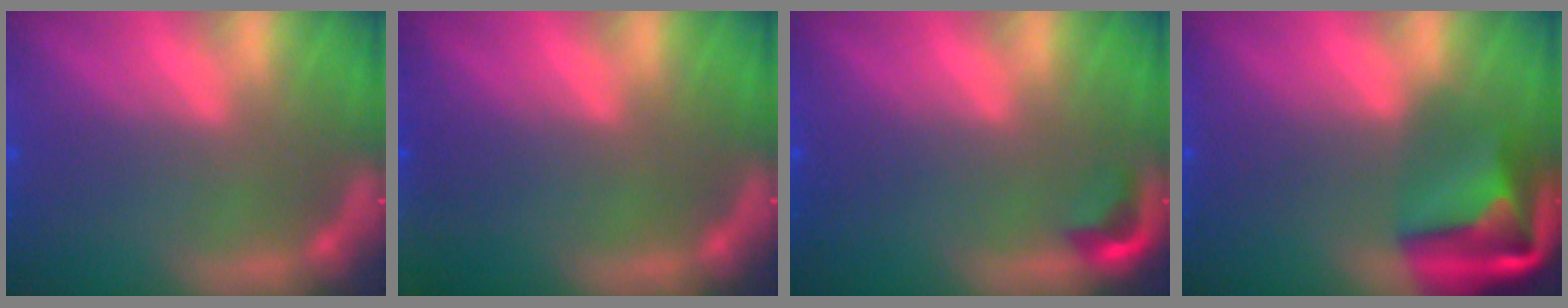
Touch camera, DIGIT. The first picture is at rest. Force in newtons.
{"total": 7.5}
{"total": 1.9}
{"total": 8.9}